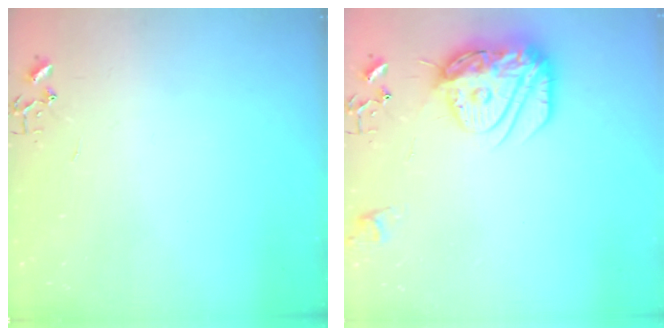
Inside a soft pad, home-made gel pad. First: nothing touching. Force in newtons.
{"total": 16.5, "press": 16.5, "slide": 1.6}